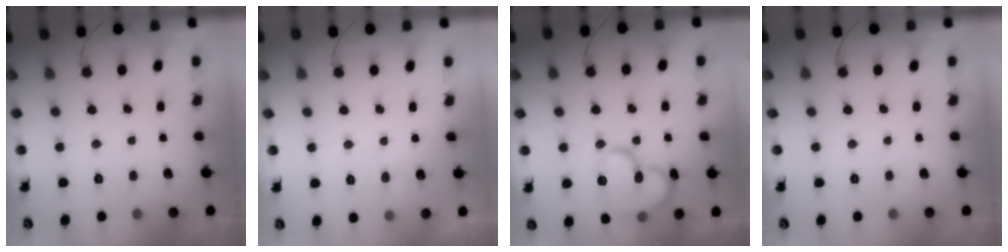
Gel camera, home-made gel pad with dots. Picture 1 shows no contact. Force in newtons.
{"total": 3.9, "press": 3.9, "slide": 0.4}
{"total": 16.0, "press": 15.9, "slide": 2.2}
{"total": 0.0}